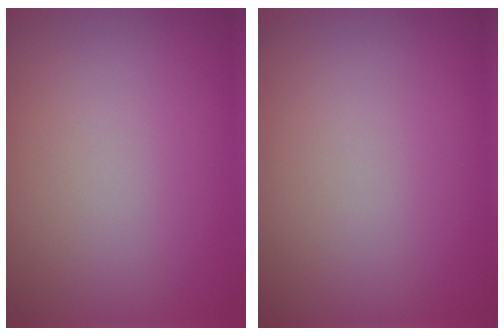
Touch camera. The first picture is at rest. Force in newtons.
{"total": 0.0}